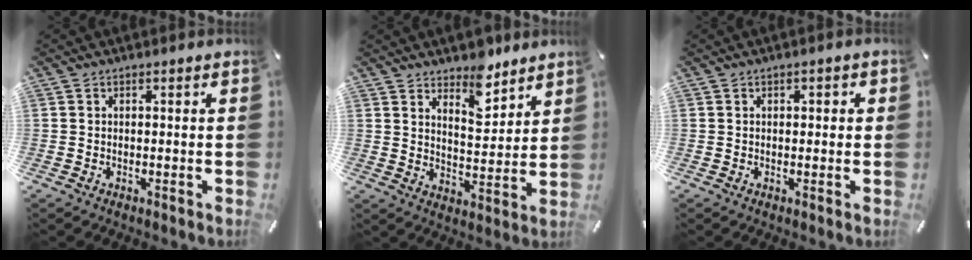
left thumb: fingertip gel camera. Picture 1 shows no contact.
{"total": 8.3, "force": [7.2, 3.8, 1.9], "torque": [-0.011, -0.062, 0.129]}
{"total": 1.0, "force": [-0.1, 0.7, 0.7], "torque": [-0.013, 0.005, -0.003]}